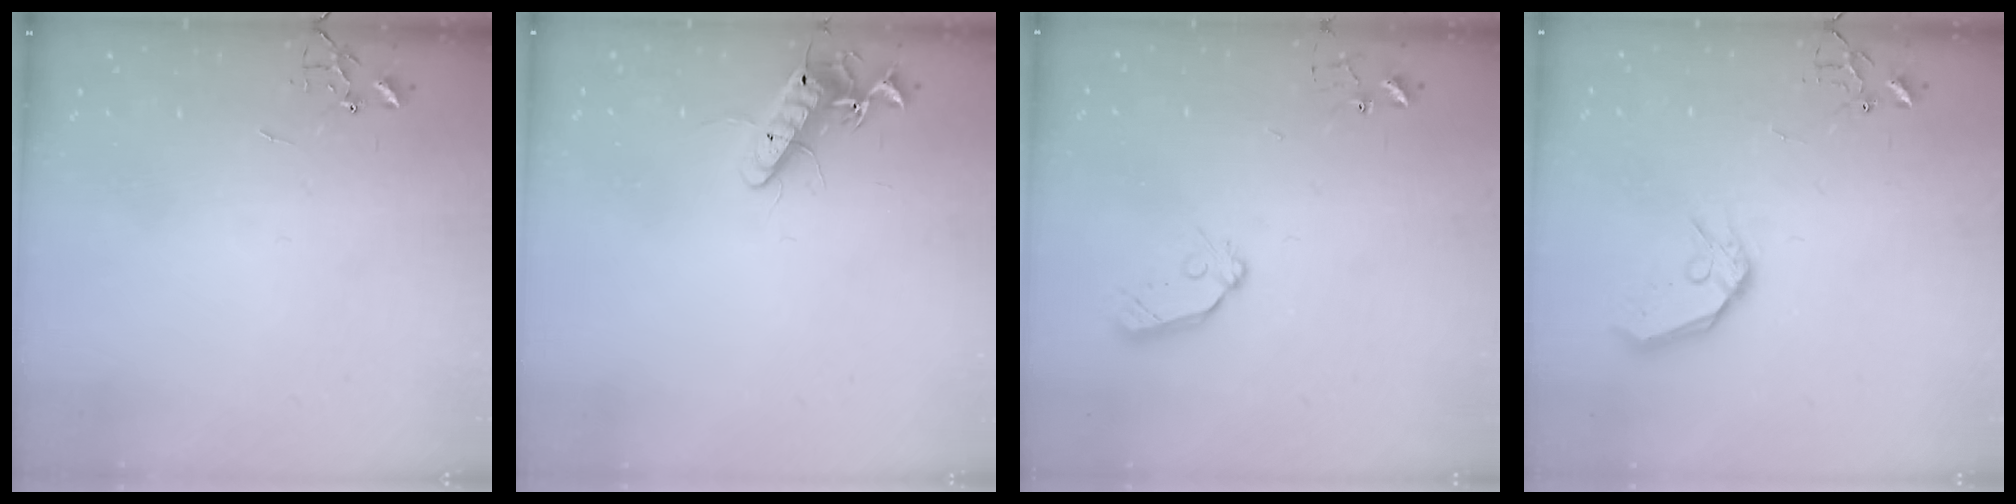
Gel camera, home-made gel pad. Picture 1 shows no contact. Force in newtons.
{"total": 12.8, "press": 12.8, "slide": 0.6}
{"total": 8.4, "press": 8.4, "slide": 0.7}
{"total": 11.3, "press": 11.2, "slide": 1.5}